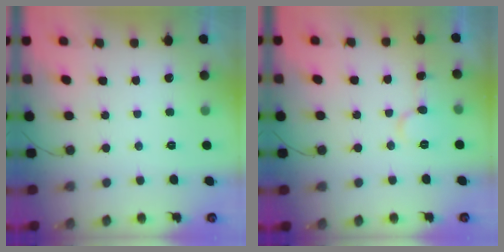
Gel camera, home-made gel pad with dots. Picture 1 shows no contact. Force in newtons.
{"total": 6.9, "press": 6.8, "slide": 0.7}